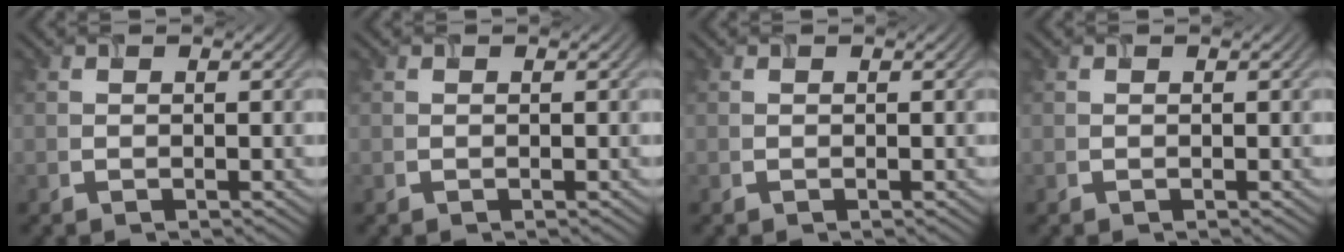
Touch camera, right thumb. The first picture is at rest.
{"total": 0.0}
{"total": 0.0}
{"total": 0.0}